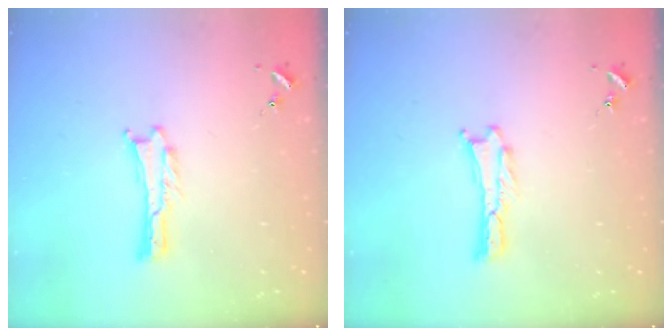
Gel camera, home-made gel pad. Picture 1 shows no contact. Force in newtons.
{"total": 0.0}